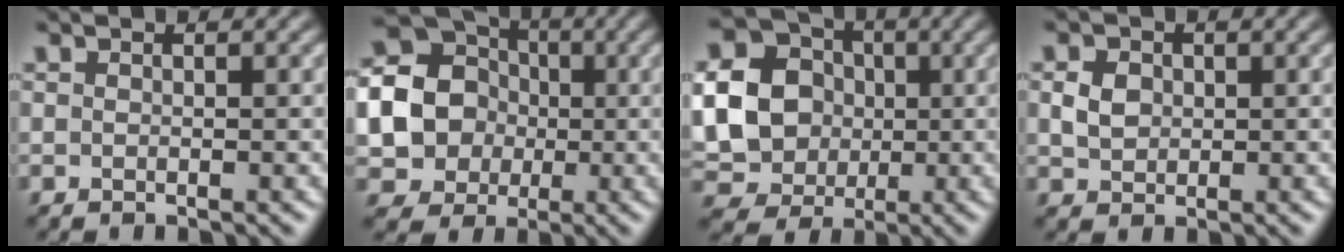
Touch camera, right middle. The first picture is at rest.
{"total": 17.0, "force": [-0.2, 15.9, 5.9], "torque": [-0.161, 0.007, -0.042]}
{"total": 14.3, "force": [0.7, 12.9, 6.2], "torque": [-0.186, 0.013, -0.010]}
{"total": 2.1, "force": [0.3, 1.8, 1.1], "torque": [-0.027, 0.001, 0.005]}